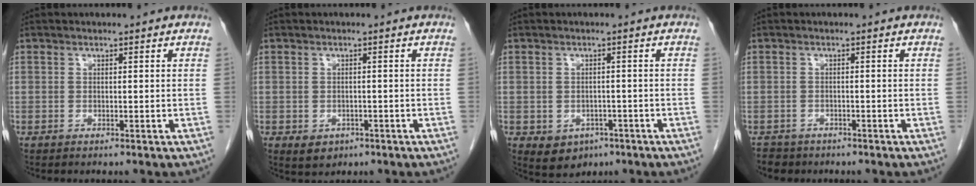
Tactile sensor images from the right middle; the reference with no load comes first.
{"total": 2.7, "force": [-1.3, 2.1, 1.1], "torque": [-0.016, 0.001, -0.007]}
{"total": 5.0, "force": [-2.3, 3.9, 2.0], "torque": [-0.029, 0.001, -0.022]}
{"total": 2.8, "force": [-2.3, 1.7, 0.1], "torque": [-0.010, 0.002, -0.037]}